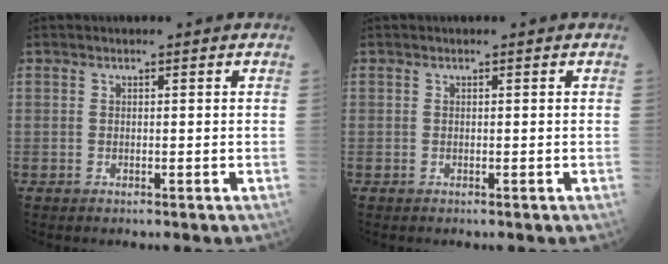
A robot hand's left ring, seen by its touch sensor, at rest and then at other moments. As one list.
[{"total": 0.0}]